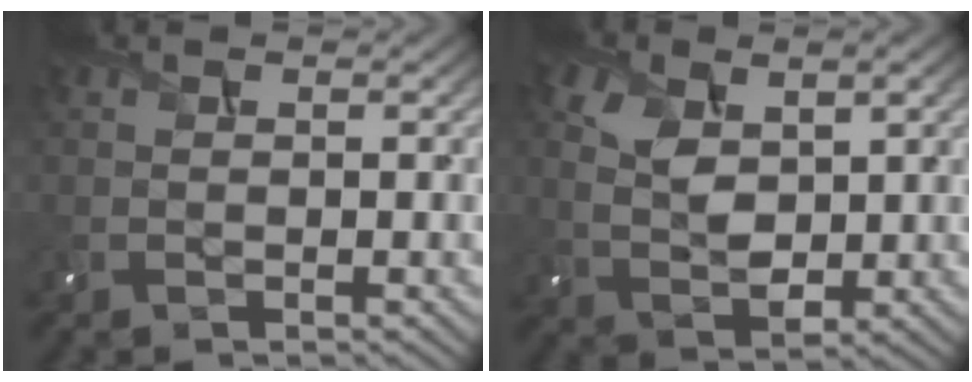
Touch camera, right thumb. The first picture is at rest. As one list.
[{"total": 5.9, "force": [1.8, 3.3, 4.6], "torque": [-0.102, 0.000, 0.033]}]